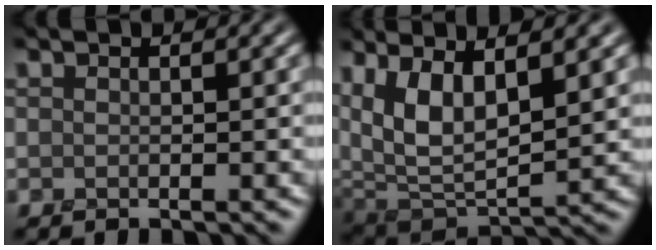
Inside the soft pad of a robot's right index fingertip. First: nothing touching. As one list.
[{"total": 8.0, "force": [2.5, 3.2, 6.9], "torque": [-0.147, -0.001, 0.046]}]